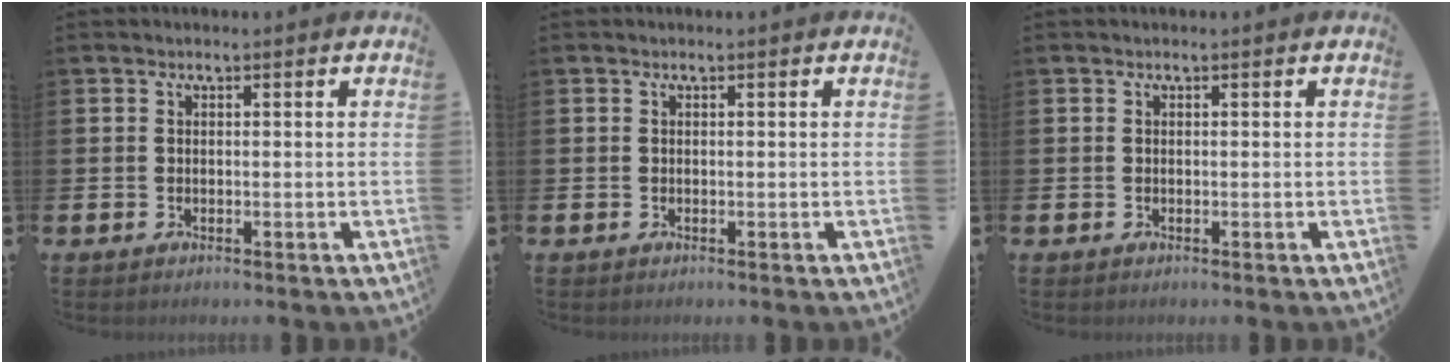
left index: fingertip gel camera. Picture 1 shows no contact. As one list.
[{"total": 0.0}, {"total": 0.0}]